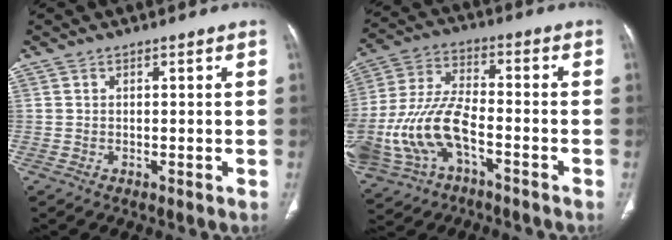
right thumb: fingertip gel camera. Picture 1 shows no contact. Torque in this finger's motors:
{"motor_torque": [0.66, 0.57, 1.67, -1.10, 0.65]}